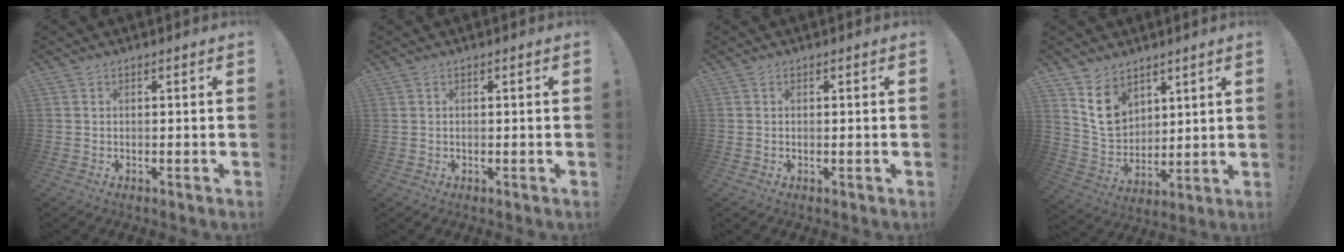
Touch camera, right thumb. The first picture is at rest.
{"total": 0.6, "force": [0.2, 0.5, -0.1], "torque": [-0.001, 0.004, 0.005]}
{"total": 0.6, "force": [0.4, 0.0, 0.4], "torque": [-0.001, -0.004, 0.006]}
{"total": 12.1, "force": [7.2, 8.5, 4.8], "torque": [-0.073, -0.045, 0.144]}